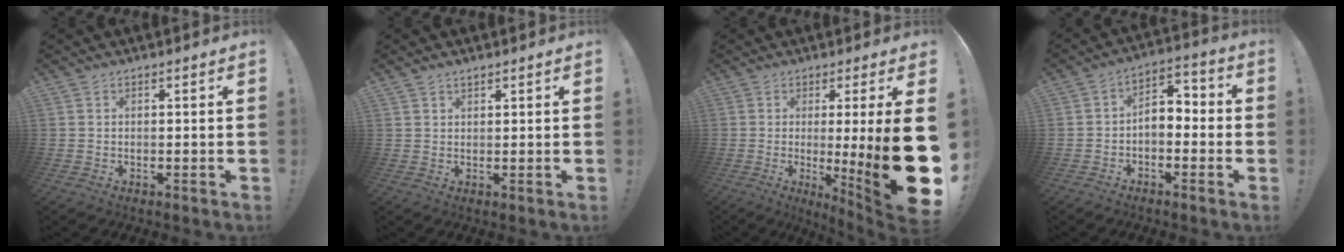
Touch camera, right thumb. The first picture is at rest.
{"total": 1.6, "force": [1.3, 0.8, 0.5], "torque": [-0.007, -0.003, 0.025]}
{"total": 18.3, "force": [-1.1, 0.0, 18.2], "torque": [-0.265, -0.034, -0.008]}
{"total": 5.9, "force": [-2.3, 4.0, 3.6], "torque": [-0.060, 0.020, -0.037]}